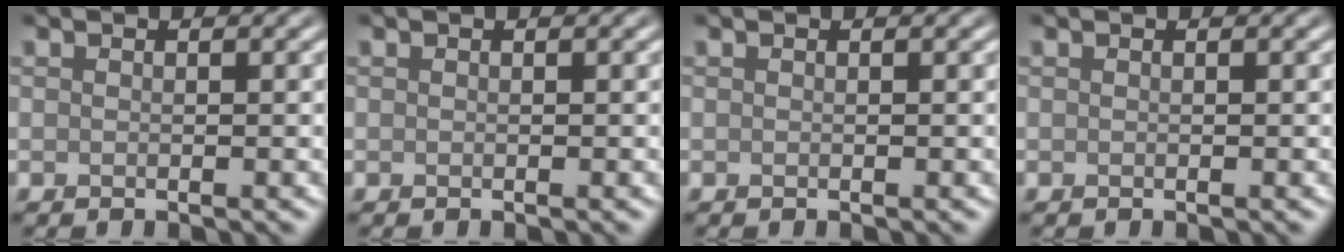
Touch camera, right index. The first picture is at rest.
{"total": 0.0}
{"total": 0.0}
{"total": 0.0}